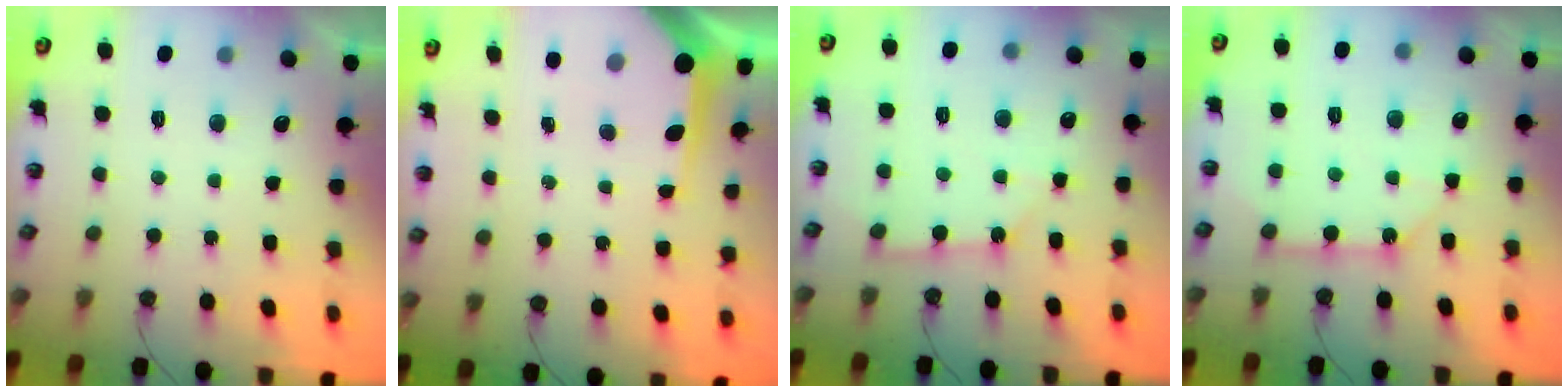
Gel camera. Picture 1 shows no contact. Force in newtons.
{"total": 8.8, "press": 8.7, "slide": 0.5}
{"total": 2.8, "press": 2.8, "slide": 0.1}
{"total": 11.0, "press": 11.0, "slide": 0.8}